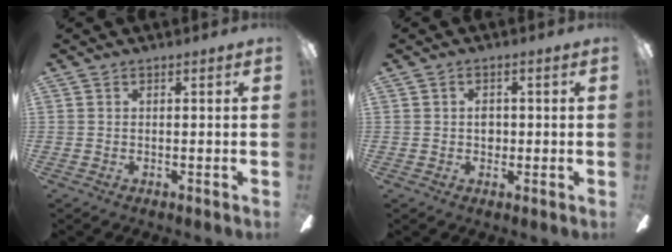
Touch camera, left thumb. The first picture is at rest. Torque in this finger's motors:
{"motor_torque": [0.19, 0.24, 0.68, 0.04, 0.02]}